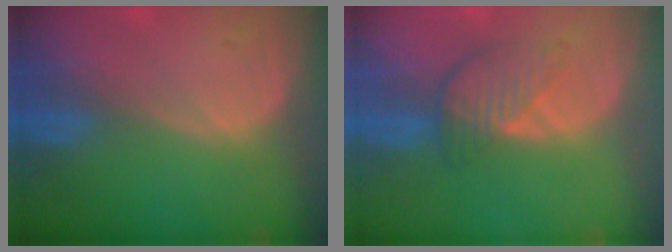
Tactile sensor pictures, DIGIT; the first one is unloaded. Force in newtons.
{"total": 4.7, "press": 4.2, "slide": 2.1}